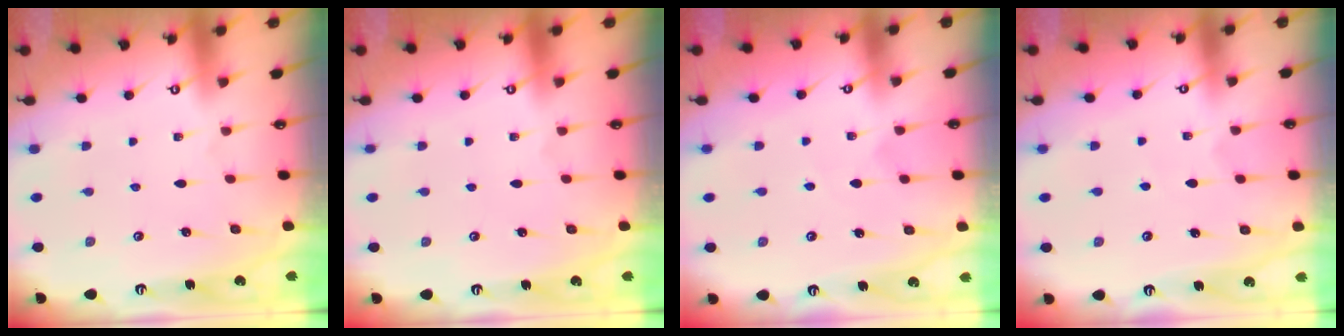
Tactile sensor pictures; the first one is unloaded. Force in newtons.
{"total": 0.0}
{"total": 3.2, "press": 3.2, "slide": 0.2}
{"total": 3.9, "press": 3.9, "slide": 0.2}